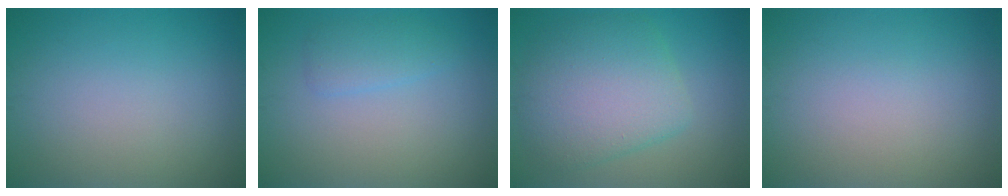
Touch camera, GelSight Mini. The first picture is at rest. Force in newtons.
{"total": 1.9, "press": 1.9, "slide": 0.1}
{"total": 6.7, "press": 6.7, "slide": 0.3}
{"total": 0.0}